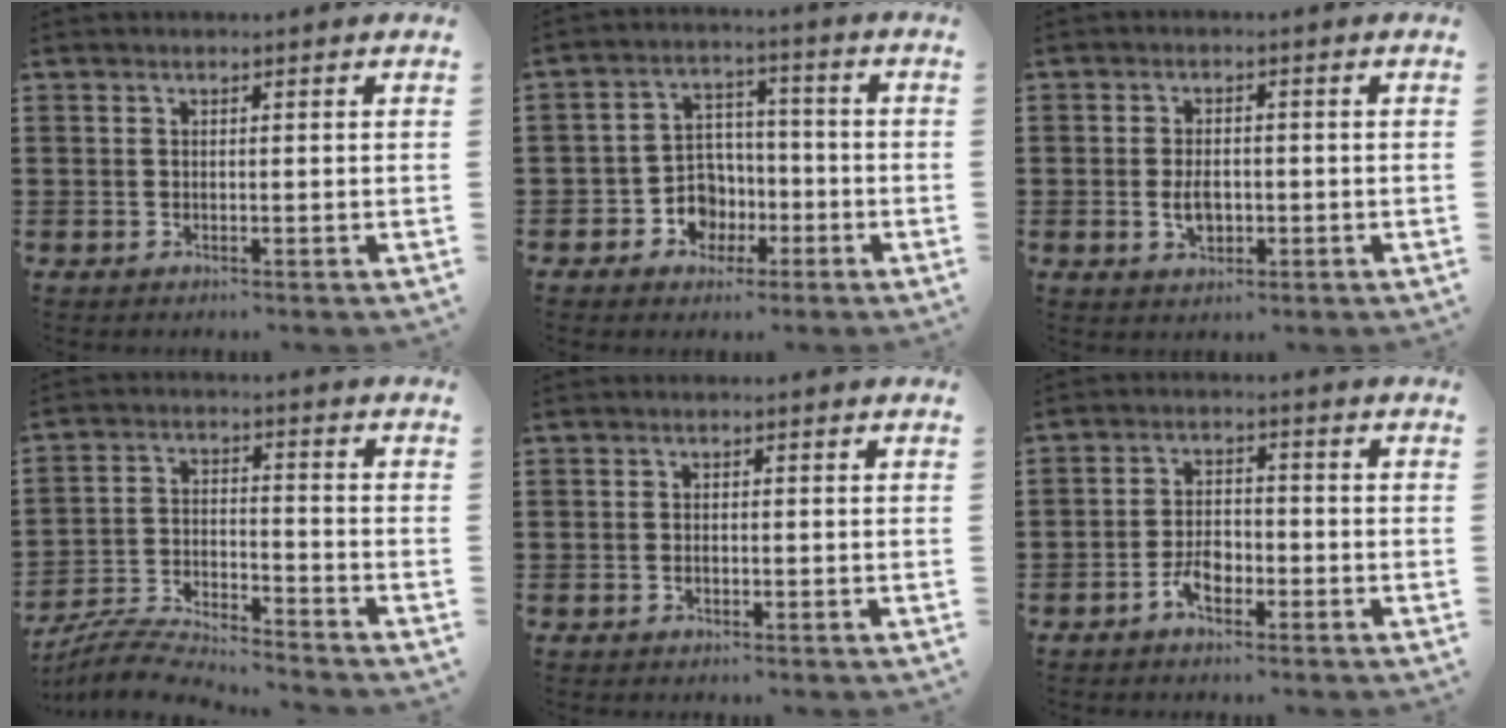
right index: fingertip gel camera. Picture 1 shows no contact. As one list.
[{"total": 5.9, "force": [-2.2, 5.1, 1.7], "torque": [-0.045, 0.013, -0.036]}, {"total": 3.4, "force": [-0.6, 2.1, 2.6], "torque": [-0.052, 0.000, -0.009]}, {"total": 6.3, "force": [-6.2, 0.2, 1.2], "torque": [-0.036, -0.001, -0.124]}, {"total": 0.6, "force": [-0.2, 0.2, 0.5], "torque": [-0.013, -0.005, -0.003]}, {"total": 3.9, "force": [-2.3, 1.9, 2.5], "torque": [-0.051, 0.001, -0.043]}]